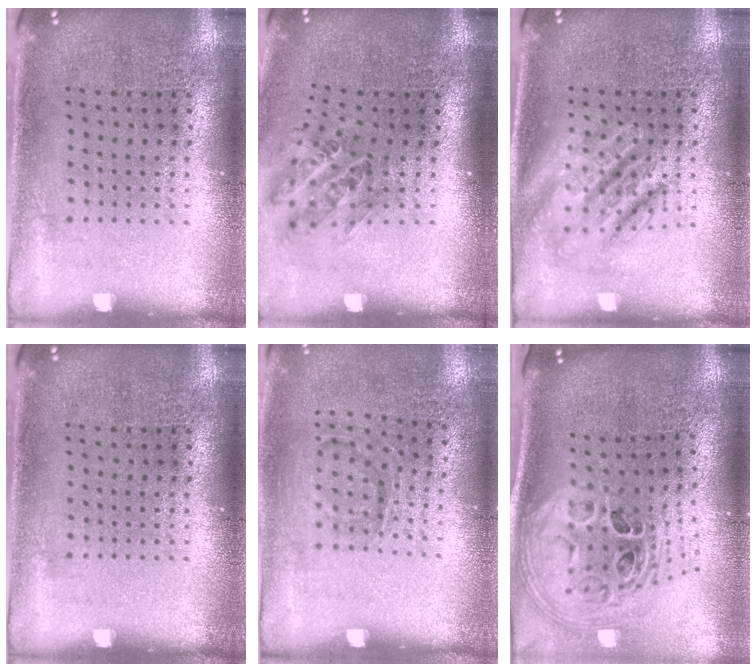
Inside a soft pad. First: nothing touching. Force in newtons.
{"total": 1.1, "press": 1.0, "slide": 0.4}
{"total": 2.8, "press": 2.8, "slide": 0.3}
{"total": 0.0}
{"total": 1.0, "press": 0.7, "slide": 0.7}
{"total": 2.6, "press": 1.9, "slide": 1.8}